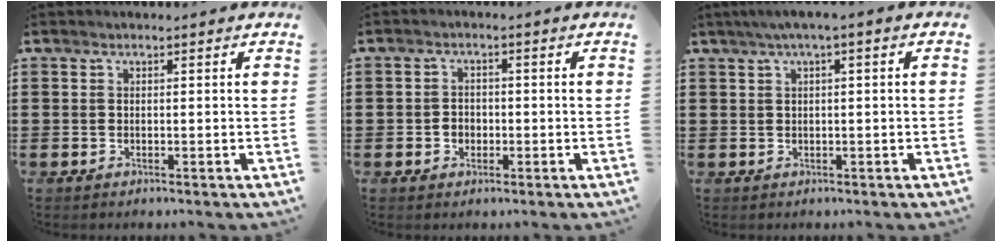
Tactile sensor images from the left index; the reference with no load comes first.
{"total": 2.4, "force": [-0.9, 2.1, 0.8], "torque": [-0.021, 0.003, -0.021]}
{"total": 1.7, "force": [-0.2, 0.2, 1.7], "torque": [-0.028, 0.000, -0.006]}